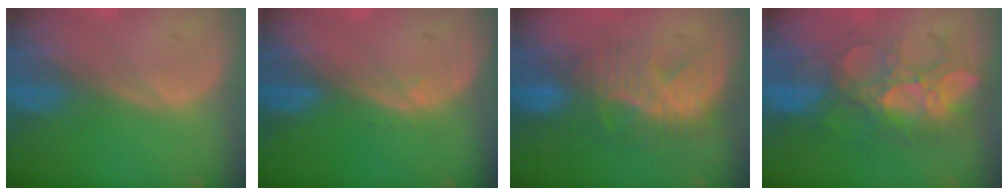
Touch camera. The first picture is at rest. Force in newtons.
{"total": 0.7, "press": 0.7, "slide": 0.2}
{"total": 8.0, "press": 7.9, "slide": 1.3}
{"total": 8.9, "press": 8.8, "slide": 1.4}